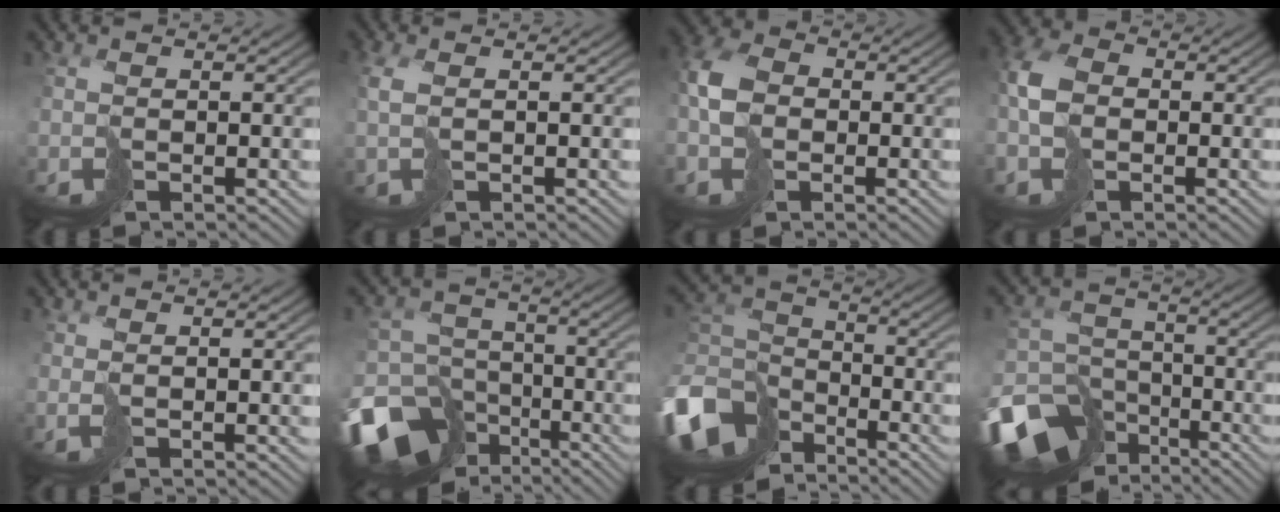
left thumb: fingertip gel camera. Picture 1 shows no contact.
{"total": 1.8, "force": [0.6, 0.5, 1.6], "torque": [-0.040, 0.002, 0.012]}
{"total": 6.1, "force": [-0.9, 4.6, 4.0], "torque": [-0.109, -0.001, -0.024]}
{"total": 5.5, "force": [-0.7, 4.0, 3.7], "torque": [-0.100, 0.000, -0.021]}
{"total": 0.8, "force": [0.5, 0.1, 0.6], "torque": [-0.016, -0.001, 0.011]}
{"total": 16.6, "force": [-9.9, 12.1, 5.6], "torque": [-0.168, -0.062, -0.146]}
{"total": 12.4, "force": [-7.0, 8.3, 6.0], "torque": [-0.189, -0.025, -0.138]}
{"total": 15.3, "force": [-10.1, 10.3, 5.3], "torque": [-0.156, -0.057, -0.141]}